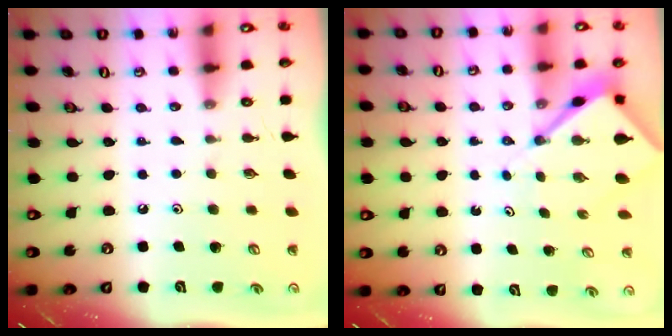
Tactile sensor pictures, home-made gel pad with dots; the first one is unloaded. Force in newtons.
{"total": 5.8, "press": 5.7, "slide": 0.5}